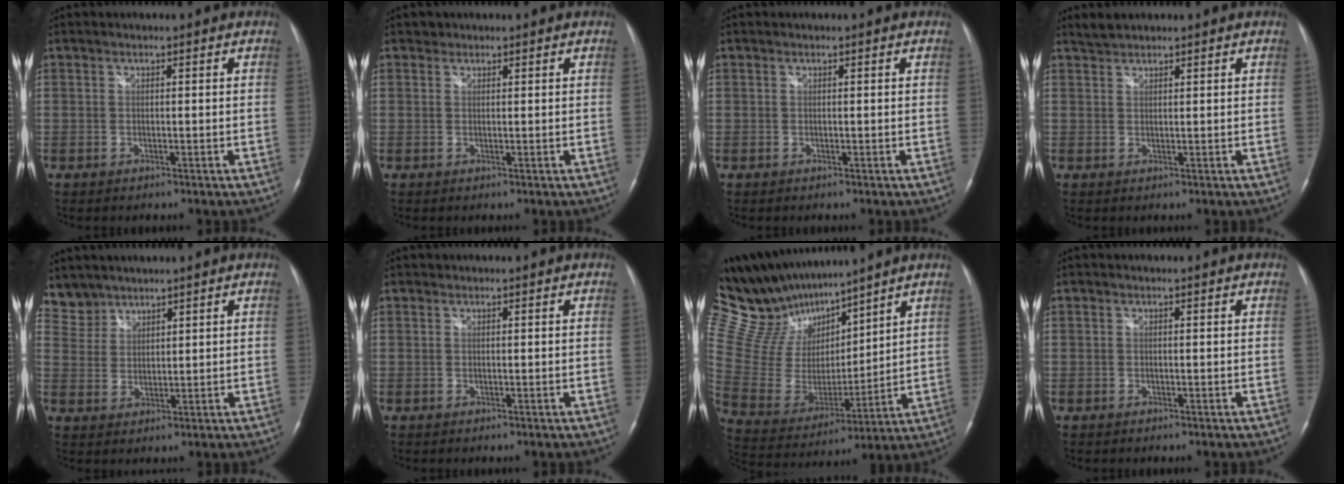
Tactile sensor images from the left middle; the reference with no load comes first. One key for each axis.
{"total": 0.8, "fx": 0.6, "fy": 0.5, "fz": -0.1, "tx": 0.002, "ty": 0.002, "tz": 0.006}
{"total": 0.0}
{"total": 1.8, "fx": 1.7, "fy": 0.4, "fz": 0.4, "tx": -0.013, "ty": 0.008, "tz": 0.035}
{"total": 4.6, "fx": 4.1, "fy": 1.9, "fz": -0.6, "tx": 0.014, "ty": 0.008, "tz": 0.089}
{"total": 0.0}
{"total": 18.1, "fx": 16.3, "fy": 4.2, "fz": 6.8, "tx": -0.141, "ty": 0.005, "tz": 0.314}
{"total": 0.0}